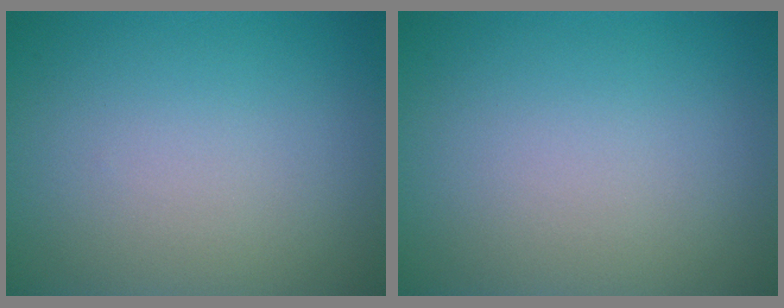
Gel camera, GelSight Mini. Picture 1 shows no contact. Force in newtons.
{"total": 0.0}